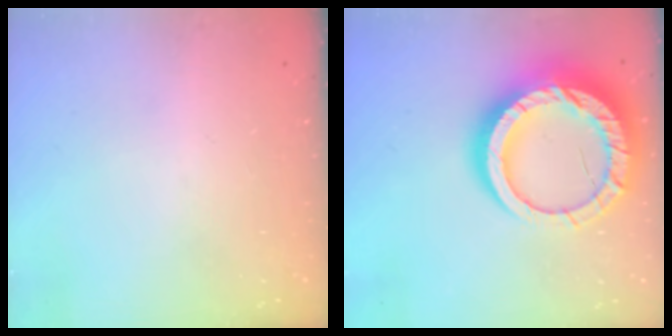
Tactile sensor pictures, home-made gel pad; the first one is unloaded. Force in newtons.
{"total": 25.6, "press": 25.5, "slide": 2.2}